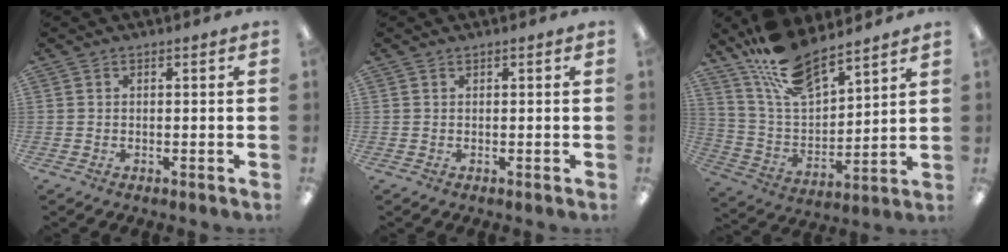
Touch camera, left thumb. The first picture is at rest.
{"total": 0.0}
{"total": 15.1, "force": [12.6, 4.8, 6.6], "torque": [-0.148, -0.075, 0.231]}